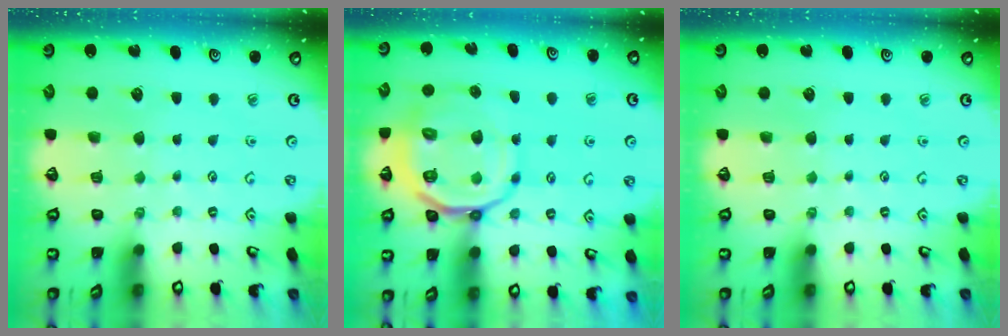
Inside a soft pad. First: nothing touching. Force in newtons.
{"total": 16.7, "press": 16.5, "slide": 2.6}
{"total": 0.0}